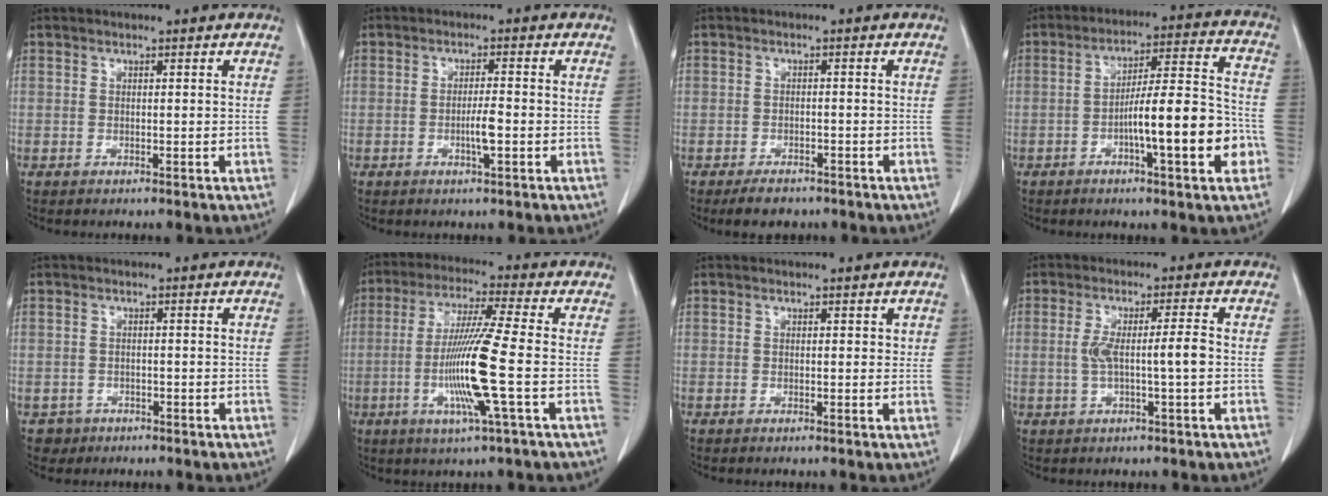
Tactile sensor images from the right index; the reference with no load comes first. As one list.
[{"total": 3.0, "force": [-0.9, 0.2, 2.9], "torque": [-0.055, -0.002, -0.014]}, {"total": 3.5, "force": [-2.6, 1.9, 1.3], "torque": [-0.022, 0.001, -0.035]}, {"total": 13.6, "force": [-4.1, 1.5, 12.8], "torque": [-0.198, 0.014, -0.062]}, {"total": 2.1, "force": [-1.1, 1.8, -0.2], "torque": [0.003, 0.009, -0.018]}, {"total": 12.1, "force": [-2.6, -1.2, 11.7], "torque": [-0.236, -0.015, -0.056]}, {"total": 0.9, "force": [0.5, 0.7, 0.3], "torque": [0.006, 0.005, 0.003]}, {"total": 5.3, "force": [-0.5, 0.1, 5.3], "torque": [-0.102, 0.009, -0.004]}]